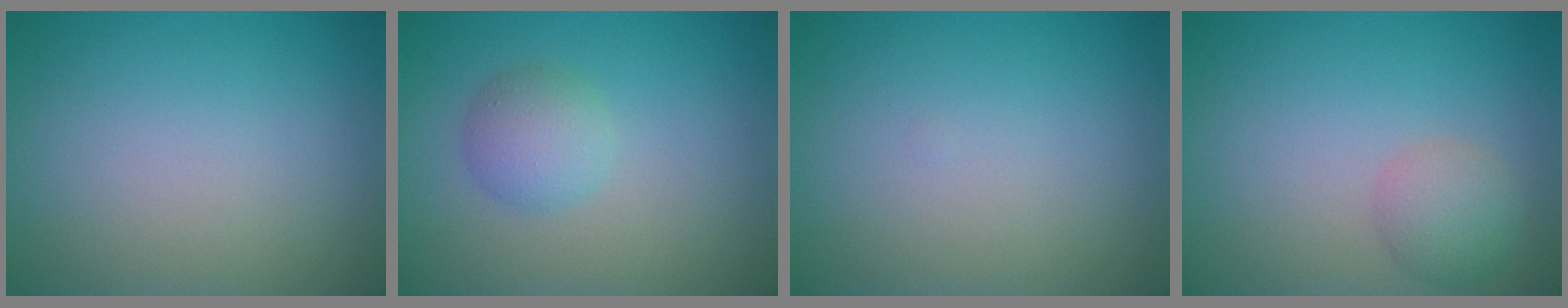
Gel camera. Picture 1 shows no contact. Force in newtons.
{"total": 2.6, "press": 2.6, "slide": 0.1}
{"total": 0.0}
{"total": 2.6, "press": 2.6, "slide": 0.1}